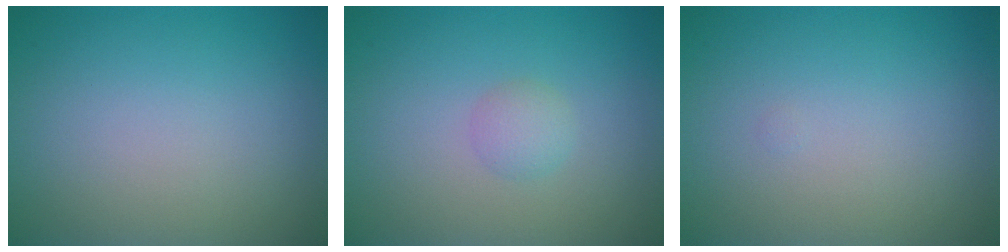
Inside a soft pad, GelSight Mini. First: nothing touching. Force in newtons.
{"total": 1.3, "press": 1.3, "slide": 0.1}
{"total": 0.0}